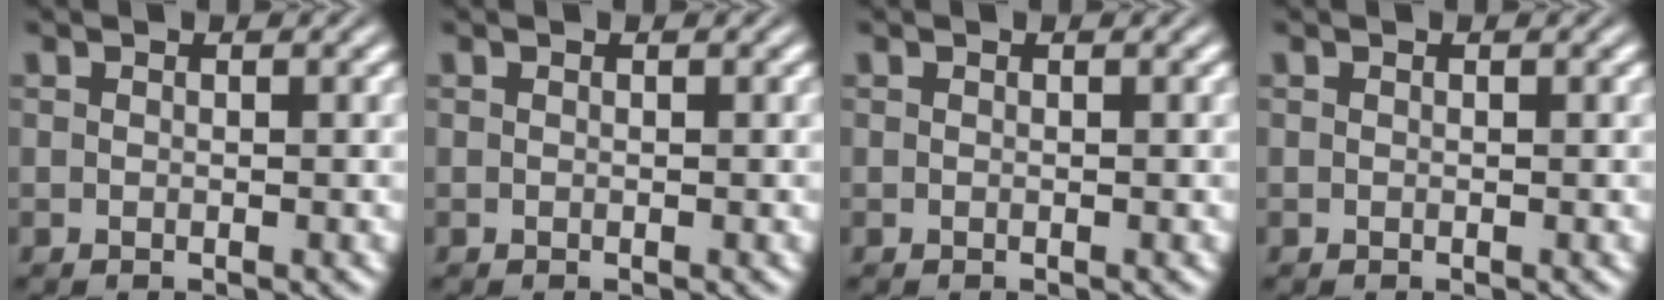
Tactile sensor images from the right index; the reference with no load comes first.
{"total": 0.0}
{"total": 0.0}
{"total": 0.0}